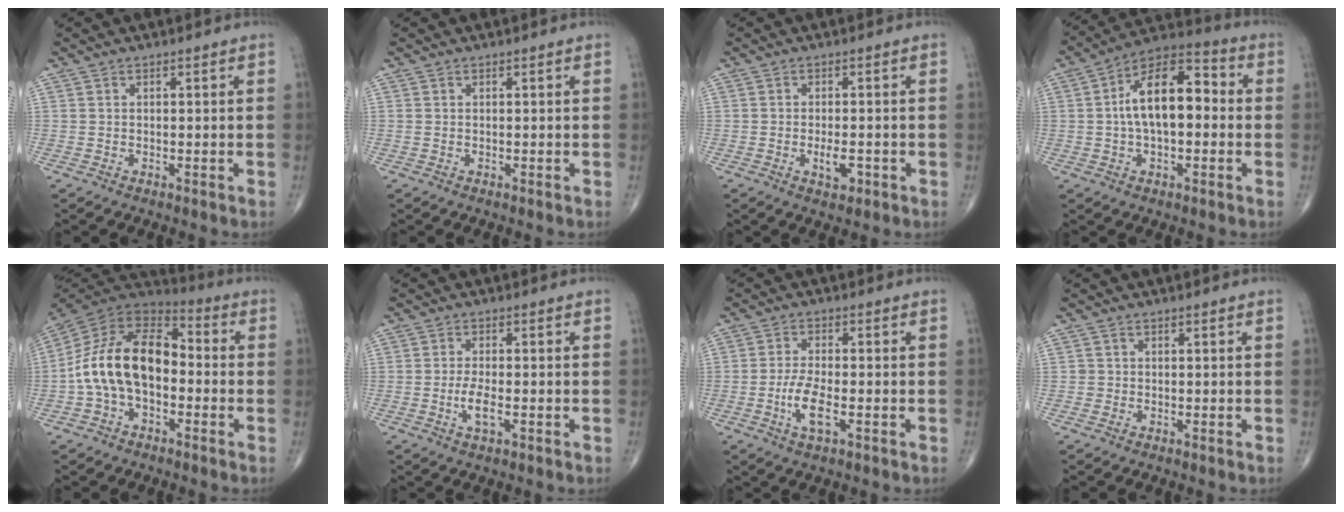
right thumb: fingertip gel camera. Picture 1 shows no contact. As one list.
[{"total": 0.0}, {"total": 3.4, "force": [-1.2, 1.6, 2.8], "torque": [-0.042, 0.000, -0.016]}, {"total": 14.5, "force": [0.6, 7.5, 12.4], "torque": [-0.191, 0.040, -0.005]}, {"total": 17.4, "force": [-2.3, 10.7, 13.5], "torque": [-0.236, 0.048, -0.052]}, {"total": 3.9, "force": [-1.1, 1.4, 3.5], "torque": [-0.070, -0.001, -0.021]}, {"total": 5.9, "force": [-1.8, 2.1, 5.3], "torque": [-0.109, 0.003, -0.035]}, {"total": 0.8, "force": [-0.2, 0.8, 0.0], "torque": [0.003, 0.005, -0.005]}]